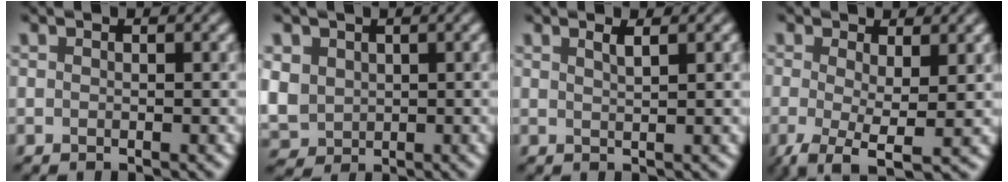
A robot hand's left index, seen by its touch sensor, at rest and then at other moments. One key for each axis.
{"total": 2.8, "fx": 1.0, "fy": 2.6, "fz": 0.5, "tx": -0.026, "ty": 0.002, "tz": 0.024}
{"total": 1.2, "fx": 0.8, "fy": 0.2, "fz": 0.9, "tx": -0.008, "ty": 0.008, "tz": 0.011}
{"total": 5.0, "fx": -1.1, "fy": 1.7, "fz": 4.6, "tx": -0.097, "ty": -0.009, "tz": -0.020}